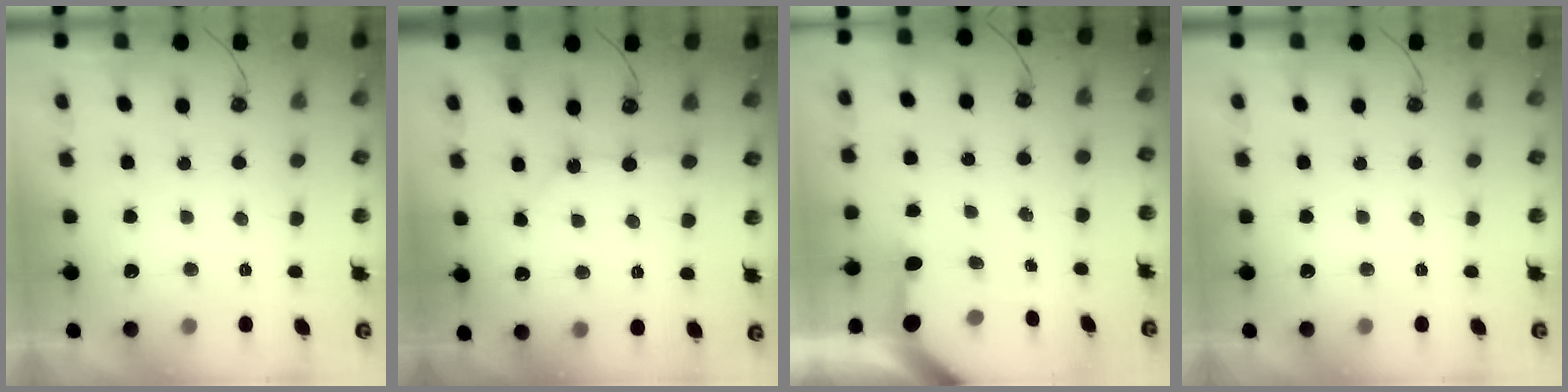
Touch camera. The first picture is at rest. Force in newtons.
{"total": 4.3, "press": 4.3, "slide": 0.4}
{"total": 3.5, "press": 3.5, "slide": 0.4}
{"total": 0.0}